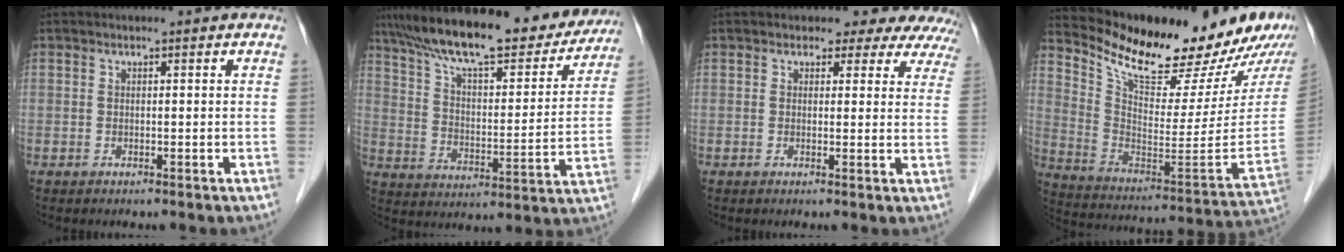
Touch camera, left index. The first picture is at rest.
{"total": 25.5, "force": [21.5, 5.9, 12.4], "torque": [-0.204, 0.009, 0.305]}
{"total": 8.4, "force": [7.8, 3.2, 0.7], "torque": [0.029, -0.007, 0.053]}
{"total": 22.8, "force": [19.1, 4.6, 11.5], "torque": [-0.188, -0.051, 0.285]}